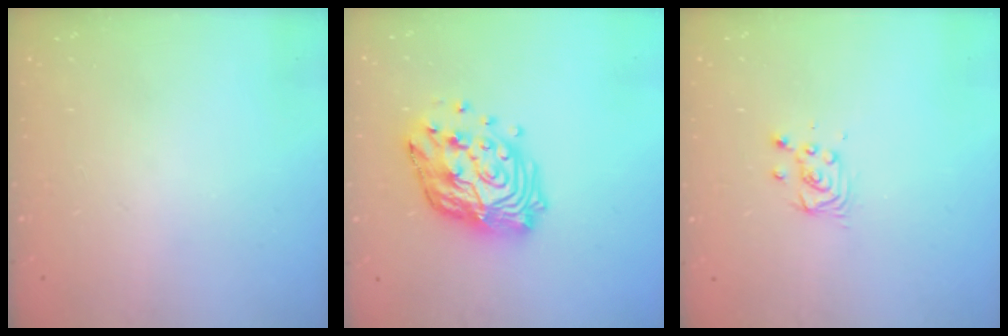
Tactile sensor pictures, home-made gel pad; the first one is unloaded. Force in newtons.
{"total": 16.7, "press": 16.6, "slide": 1.7}
{"total": 3.4, "press": 3.4, "slide": 0.4}